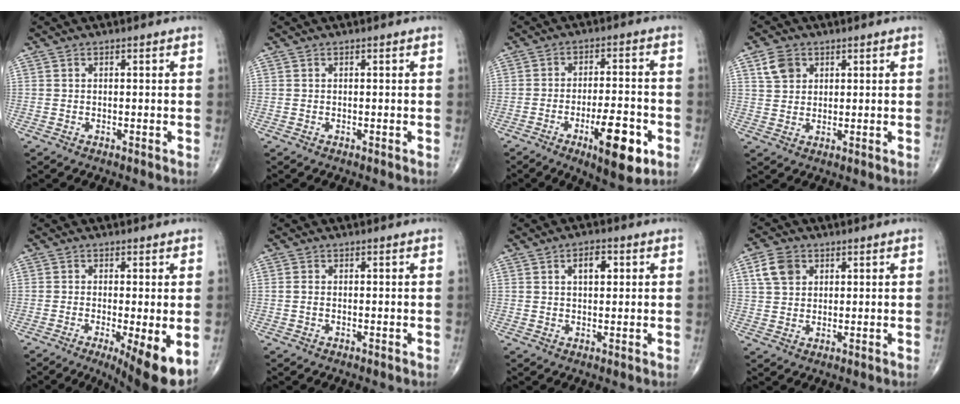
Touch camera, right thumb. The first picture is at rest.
{"total": 0.0}
{"total": 12.3, "force": [-5.2, 3.8, 10.5], "torque": [-0.152, 0.017, -0.073]}
{"total": 4.9, "force": [2.2, 3.8, 2.2], "torque": [-0.027, -0.004, 0.043]}
{"total": 9.5, "force": [-3.3, 1.9, 8.7], "torque": [-0.129, -0.022, -0.049]}
{"total": 0.9, "force": [-0.1, 0.5, 0.7], "torque": [-0.016, 0.000, -0.002]}
{"total": 4.2, "force": [1.4, 2.2, 3.3], "torque": [-0.043, 0.001, 0.019]}
{"total": 5.8, "force": [2.2, 4.3, 3.1], "torque": [-0.047, 0.001, 0.041]}